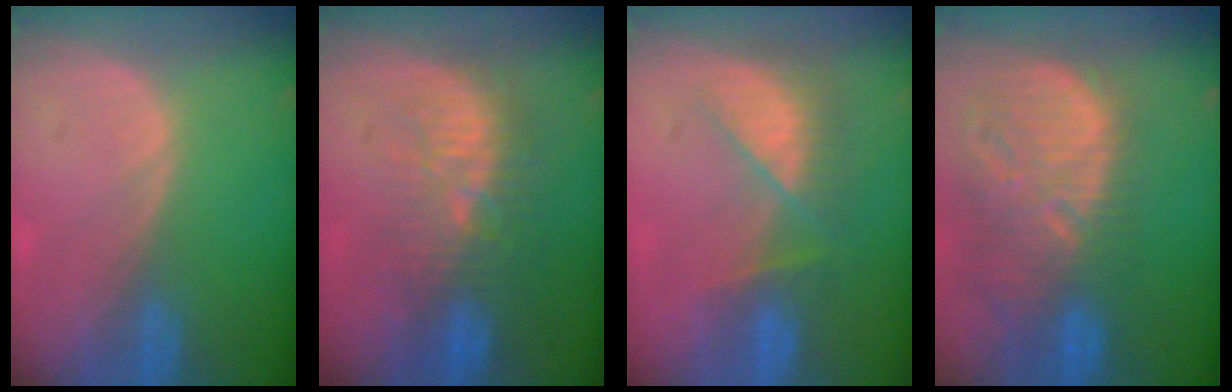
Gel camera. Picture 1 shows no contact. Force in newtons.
{"total": 9.3, "press": 8.8, "slide": 3.0}
{"total": 7.9, "press": 6.9, "slide": 3.9}
{"total": 13.2, "press": 11.5, "slide": 6.7}